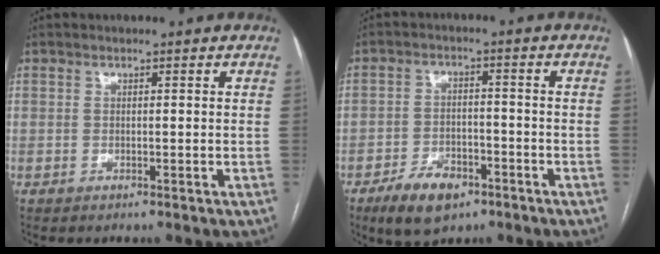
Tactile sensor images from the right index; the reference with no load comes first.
{"total": 7.6, "force": [-4.8, 3.7, 4.6], "torque": [-0.086, -0.002, -0.078]}